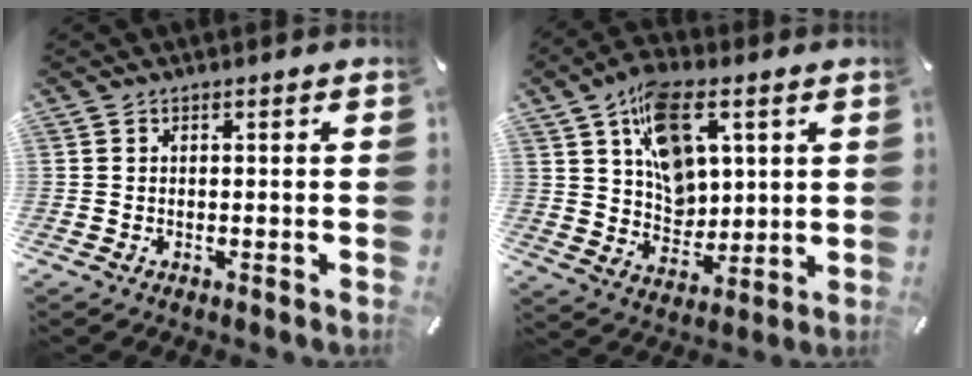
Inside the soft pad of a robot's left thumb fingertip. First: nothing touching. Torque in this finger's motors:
{"motor_torque": [0.95, 0.23, 0.76, 0.18, 0.07]}